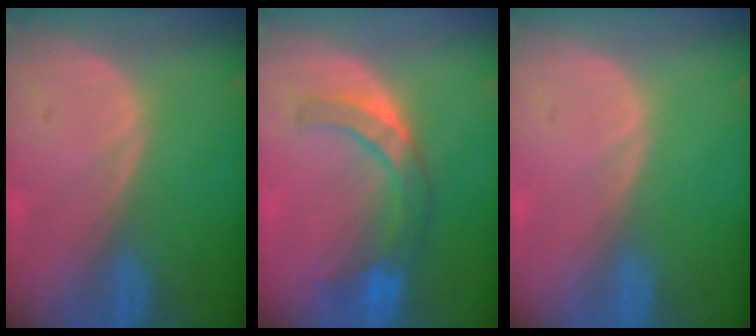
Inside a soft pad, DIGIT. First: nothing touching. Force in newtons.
{"total": 7.3, "press": 6.8, "slide": 2.7}
{"total": 0.0}